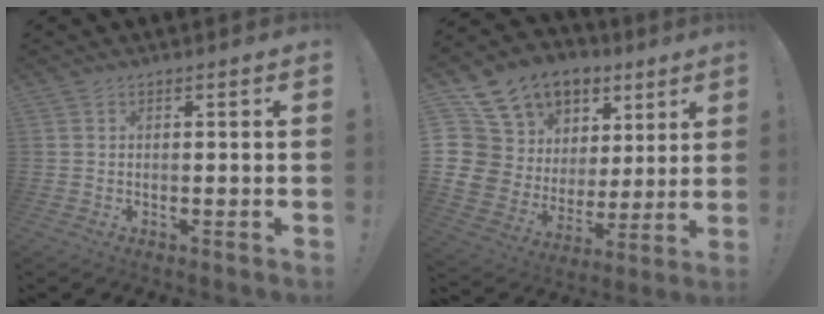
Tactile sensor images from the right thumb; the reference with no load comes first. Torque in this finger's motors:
{"motor_torque": [1.90, 2.48, 0.32, 0.30, 0.23]}